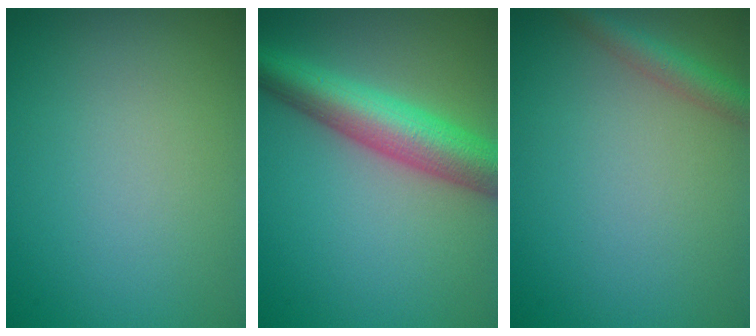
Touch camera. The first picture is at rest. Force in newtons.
{"total": 6.9, "press": 6.9, "slide": 0.2}
{"total": 2.4, "press": 2.4, "slide": 0.2}